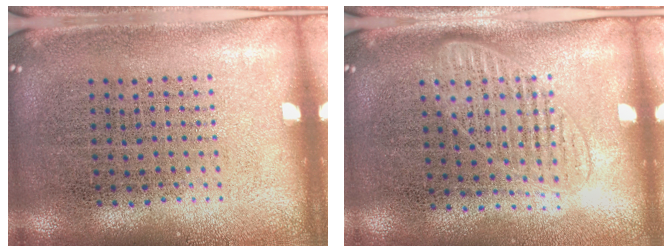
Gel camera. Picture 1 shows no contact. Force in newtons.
{"total": 1.2, "press": 1.0, "slide": 0.6}